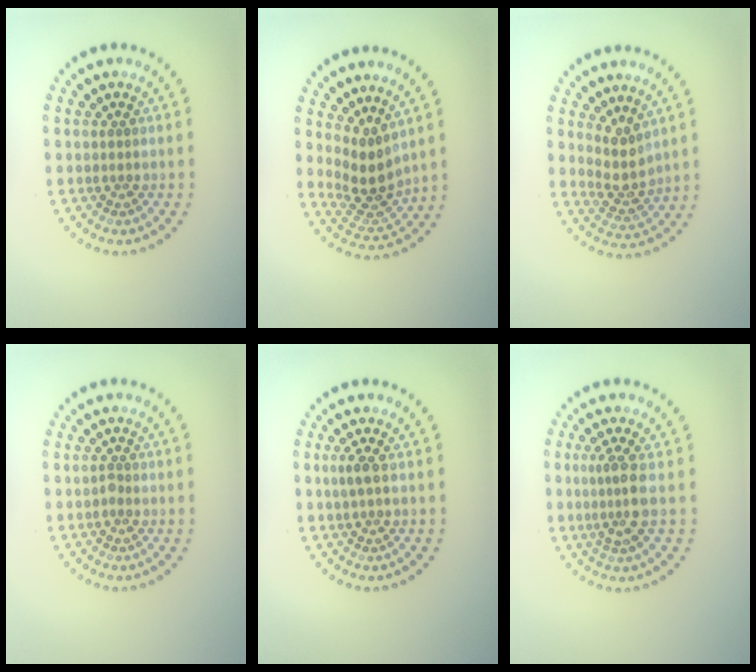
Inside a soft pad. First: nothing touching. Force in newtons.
{"total": 3.6, "press": 2.7, "slide": 2.3}
{"total": 2.7, "press": 2.1, "slide": 1.7}
{"total": 0.6, "press": 0.5, "slide": 0.4}
{"total": 1.1, "press": 1.0, "slide": 0.4}
{"total": 2.7, "press": 2.0, "slide": 1.8}